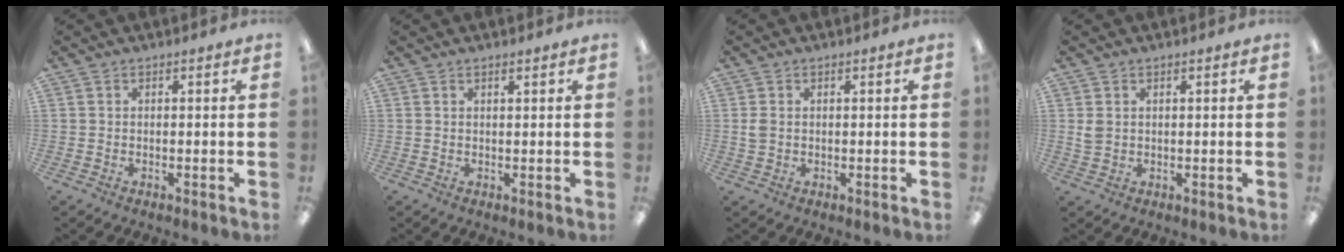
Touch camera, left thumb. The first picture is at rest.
{"total": 1.1, "force": [0.9, 0.2, 0.6], "torque": [-0.013, -0.001, 0.017]}
{"total": 1.7, "force": [0.4, 1.2, 1.2], "torque": [-0.026, 0.005, 0.006]}
{"total": 2.4, "force": [0.9, 1.6, 1.5], "torque": [-0.032, 0.004, 0.016]}